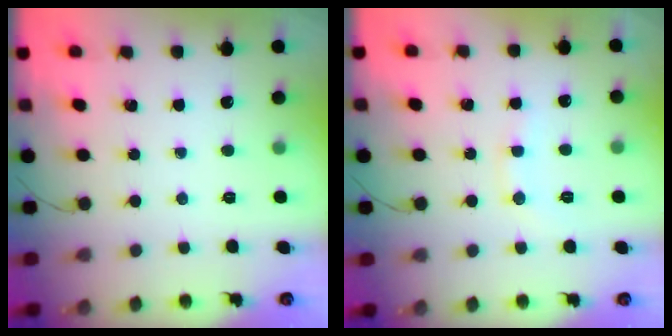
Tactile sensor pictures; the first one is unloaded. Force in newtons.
{"total": 6.9, "press": 6.7, "slide": 1.4}